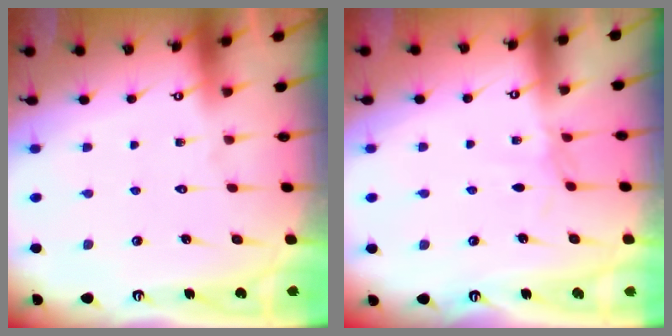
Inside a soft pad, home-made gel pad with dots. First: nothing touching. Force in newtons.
{"total": 1.5, "press": 1.5, "slide": 0.4}